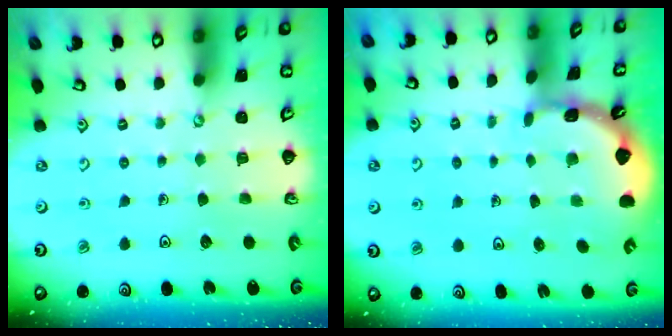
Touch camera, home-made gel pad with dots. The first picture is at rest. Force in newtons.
{"total": 1.8, "press": 1.8, "slide": 0.1}